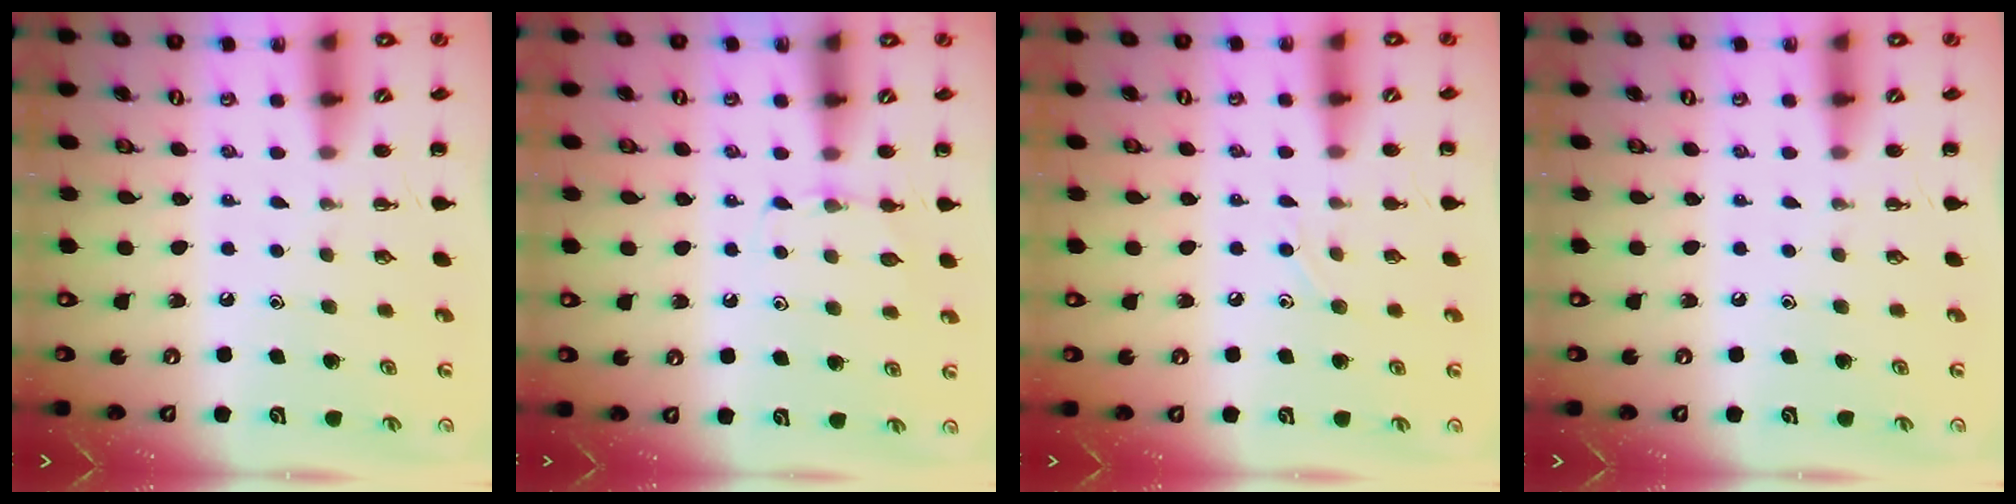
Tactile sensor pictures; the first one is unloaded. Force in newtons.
{"total": 4.9, "press": 4.6, "slide": 1.5}
{"total": 5.3, "press": 5.0, "slide": 1.8}
{"total": 0.0}